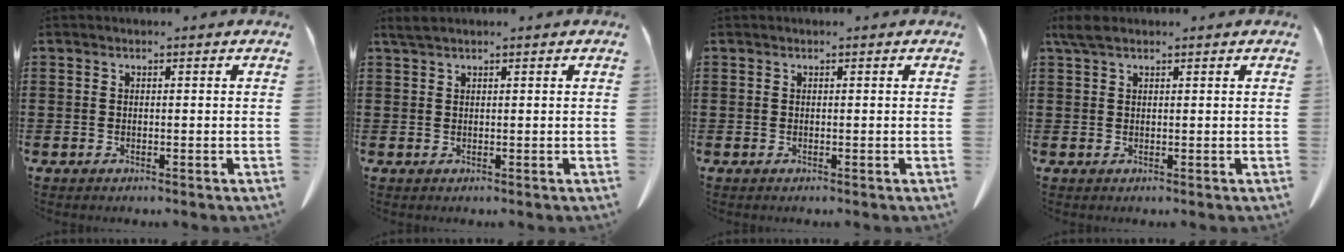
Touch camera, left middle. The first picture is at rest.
{"total": 1.2, "force": [1.0, 0.1, 0.8], "torque": [-0.017, 0.001, 0.018]}
{"total": 0.0}
{"total": 2.2, "force": [1.3, 0.8, 1.5], "torque": [-0.034, 0.004, 0.025]}